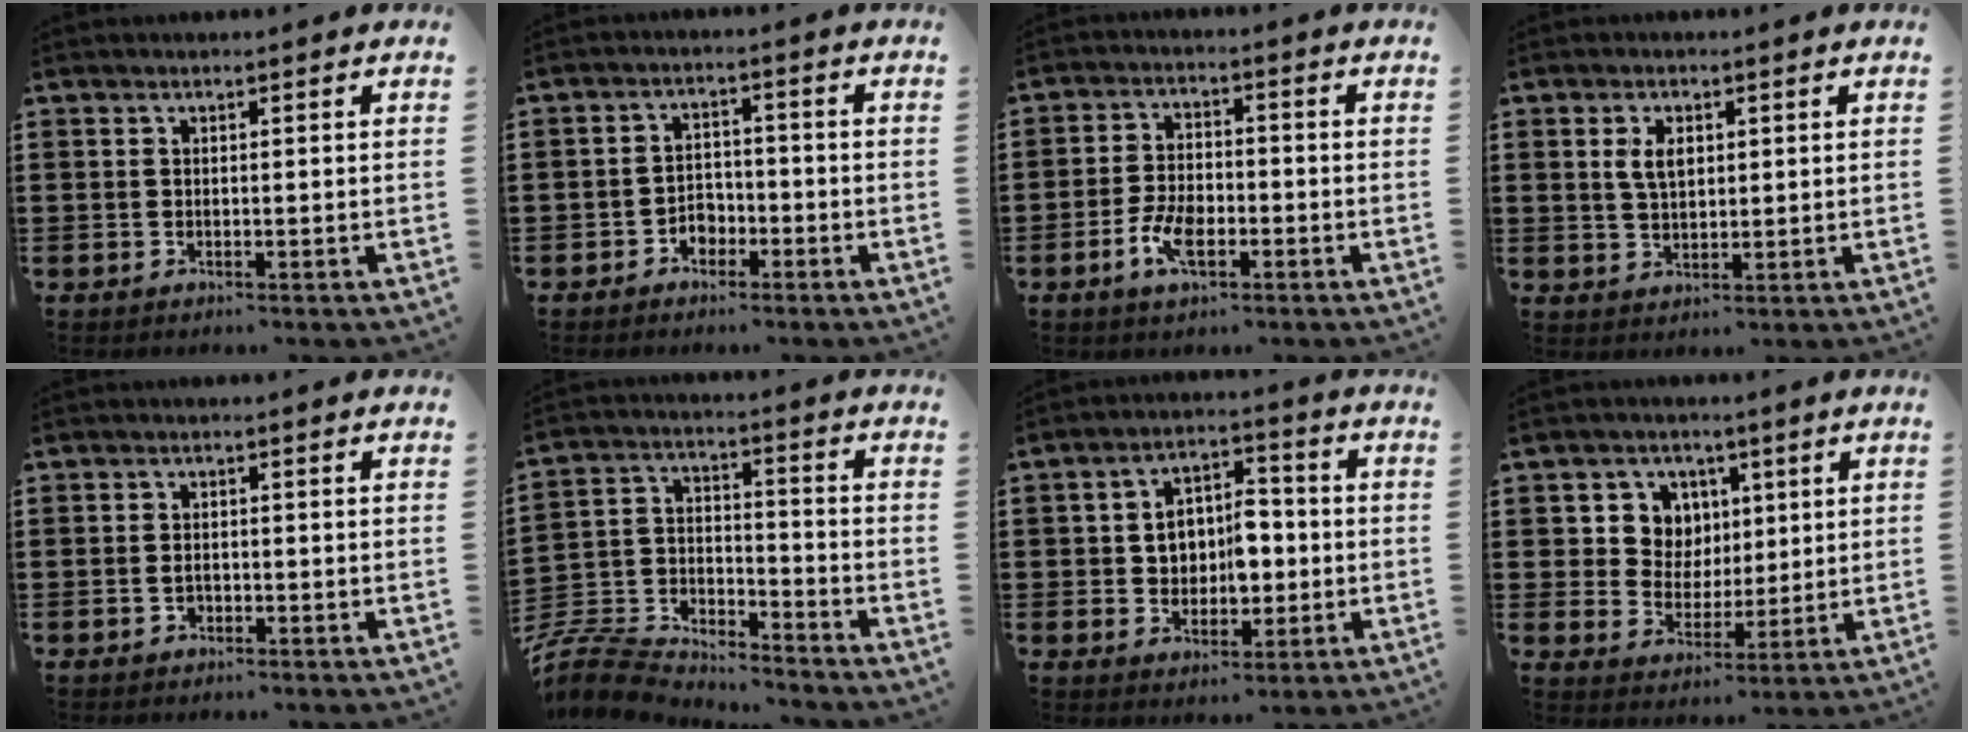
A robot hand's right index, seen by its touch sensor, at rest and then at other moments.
{"total": 2.8, "force": [-1.9, 1.9, 0.8], "torque": [-0.023, 0.003, -0.041]}
{"total": 5.5, "force": [-2.3, 2.8, 4.1], "torque": [-0.092, 0.000, -0.044]}
{"total": 3.9, "force": [1.1, 2.2, 3.1], "torque": [-0.059, 0.007, 0.016]}
{"total": 1.3, "force": [-0.5, 0.7, 0.9], "torque": [-0.020, -0.001, -0.009]}
{"total": 8.2, "force": [-7.8, 2.0, 1.5], "torque": [-0.059, 0.002, -0.164]}
{"total": 7.3, "force": [-0.6, 5.1, 5.2], "torque": [-0.088, 0.008, -0.014]}
{"total": 6.8, "force": [2.4, 6.2, 1.5], "torque": [-0.055, 0.012, 0.042]}